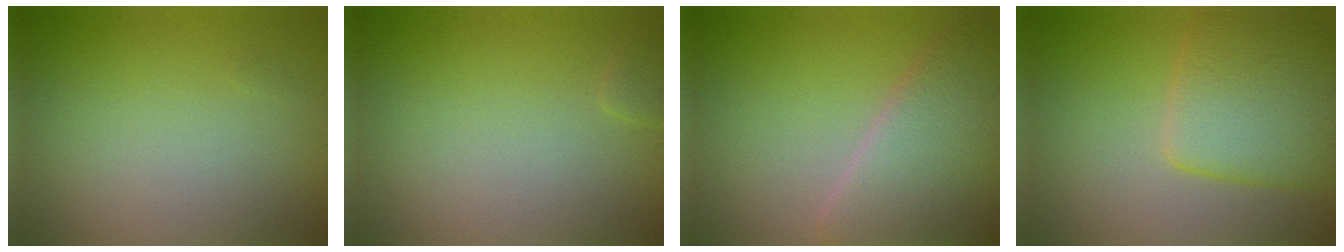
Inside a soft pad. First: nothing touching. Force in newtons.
{"total": 0.7, "press": 0.7, "slide": 0.1}
{"total": 7.6, "press": 7.6, "slide": 0.4}
{"total": 6.8, "press": 6.8, "slide": 0.2}